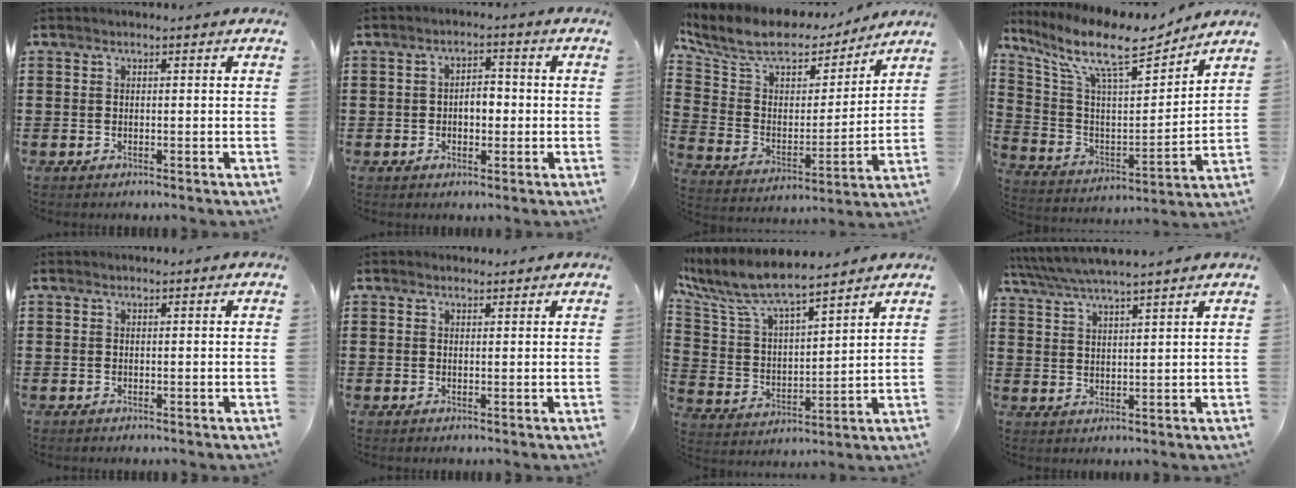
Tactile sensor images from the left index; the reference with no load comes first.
{"total": 3.5, "force": [-0.4, 2.0, 2.9], "torque": [-0.050, 0.003, -0.014]}
{"total": 10.7, "force": [9.0, 3.7, 4.3], "torque": [-0.120, -0.055, 0.156]}
{"total": 12.5, "force": [9.5, 3.1, 7.5], "torque": [-0.175, -0.049, 0.161]}
{"total": 0.0}
{"total": 1.0, "force": [1.0, 0.3, 0.2], "torque": [-0.005, 0.002, 0.020]}
{"total": 8.1, "force": [7.1, 1.6, 3.6], "torque": [-0.103, -0.038, 0.120]}
{"total": 4.9, "force": [4.5, -0.2, 1.9], "torque": [-0.051, -0.020, 0.079]}